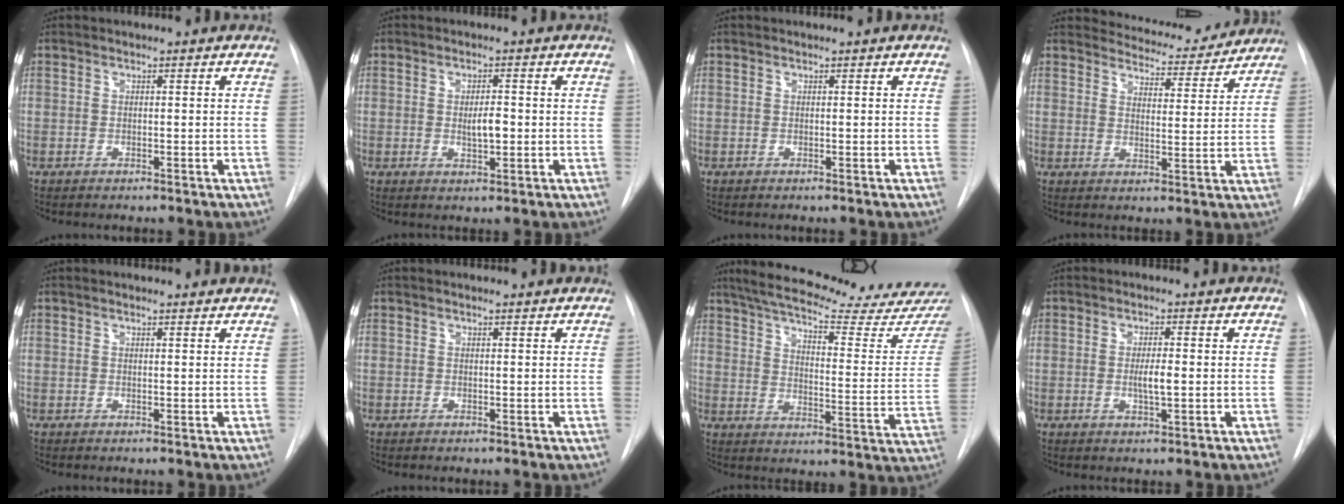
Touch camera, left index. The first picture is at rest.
{"total": 2.9, "force": [-0.6, 0.9, 2.7], "torque": [-0.047, -0.007, -0.008]}
{"total": 0.0}
{"total": 10.3, "force": [9.9, 2.5, 0.9], "torque": [-0.001, -0.018, 0.115]}
{"total": 3.2, "force": [3.1, 0.3, 0.7], "torque": [-0.013, 0.007, 0.027]}
{"total": 1.8, "force": [1.7, 0.1, 0.4], "torque": [-0.011, 0.008, 0.016]}
{"total": 26.9, "force": [23.6, 3.4, 12.4], "torque": [-0.193, -0.071, 0.291]}
{"total": 2.6, "force": [-0.6, 0.2, 2.5], "torque": [-0.047, -0.009, -0.010]}